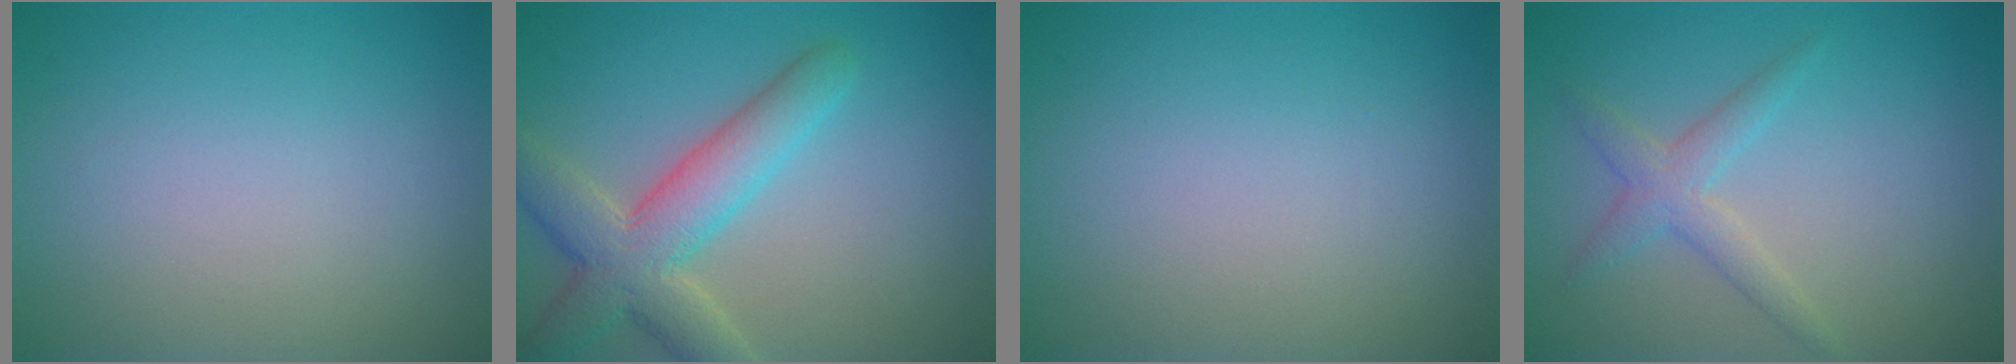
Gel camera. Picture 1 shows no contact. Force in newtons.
{"total": 6.1, "press": 6.1, "slide": 0.4}
{"total": 0.0}
{"total": 2.4, "press": 2.4, "slide": 0.0}